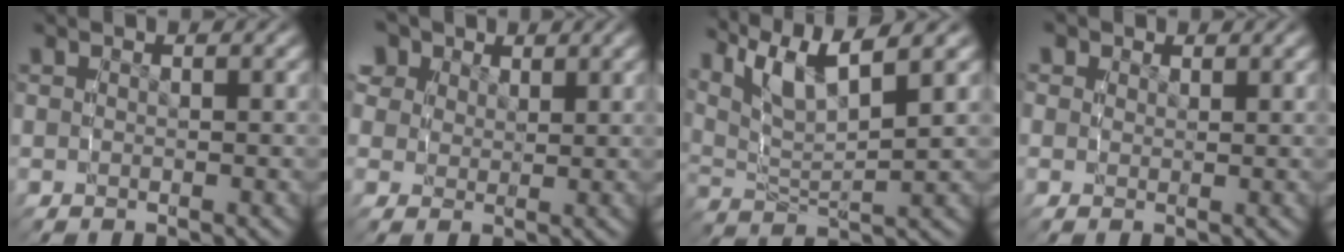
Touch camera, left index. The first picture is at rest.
{"total": 6.2, "force": [3.4, 4.5, 2.5], "torque": [-0.045, -0.002, 0.056]}
{"total": 7.4, "force": [4.0, 3.9, 4.9], "torque": [-0.107, -0.001, 0.067]}
{"total": 1.6, "force": [0.8, 1.3, 0.4], "torque": [-0.007, -0.006, 0.019]}